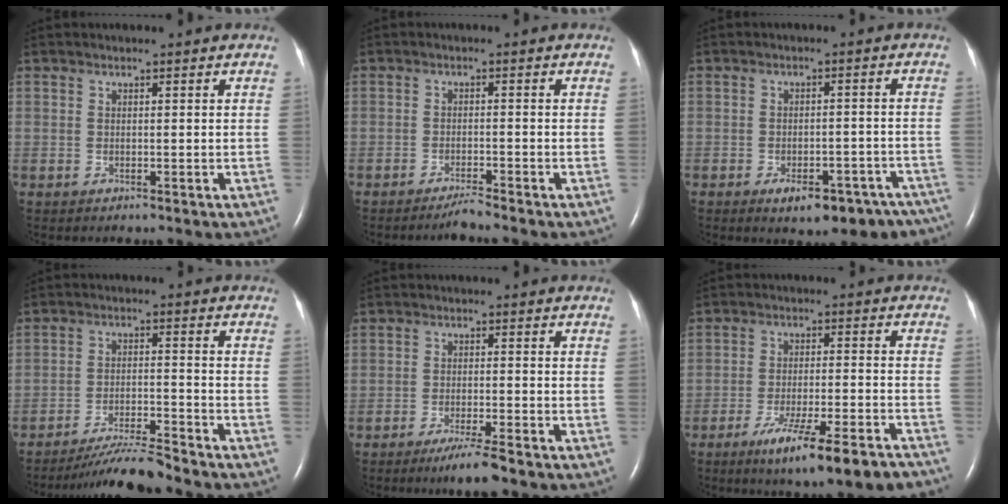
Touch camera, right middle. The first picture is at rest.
{"total": 2.3, "force": [-2.1, -0.6, 0.5], "torque": [-0.013, -0.009, -0.040]}
{"total": 12.1, "force": [-9.2, 5.2, 5.8], "torque": [-0.048, 0.018, -0.111]}
{"total": 7.5, "force": [-7.1, -1.2, 2.2], "torque": [-0.036, -0.018, -0.127]}
{"total": 4.5, "force": [-3.4, -0.4, 2.9], "torque": [-0.056, -0.012, -0.063]}
{"total": 13.5, "force": [-9.8, 0.9, 9.3], "torque": [-0.123, -0.022, -0.147]}